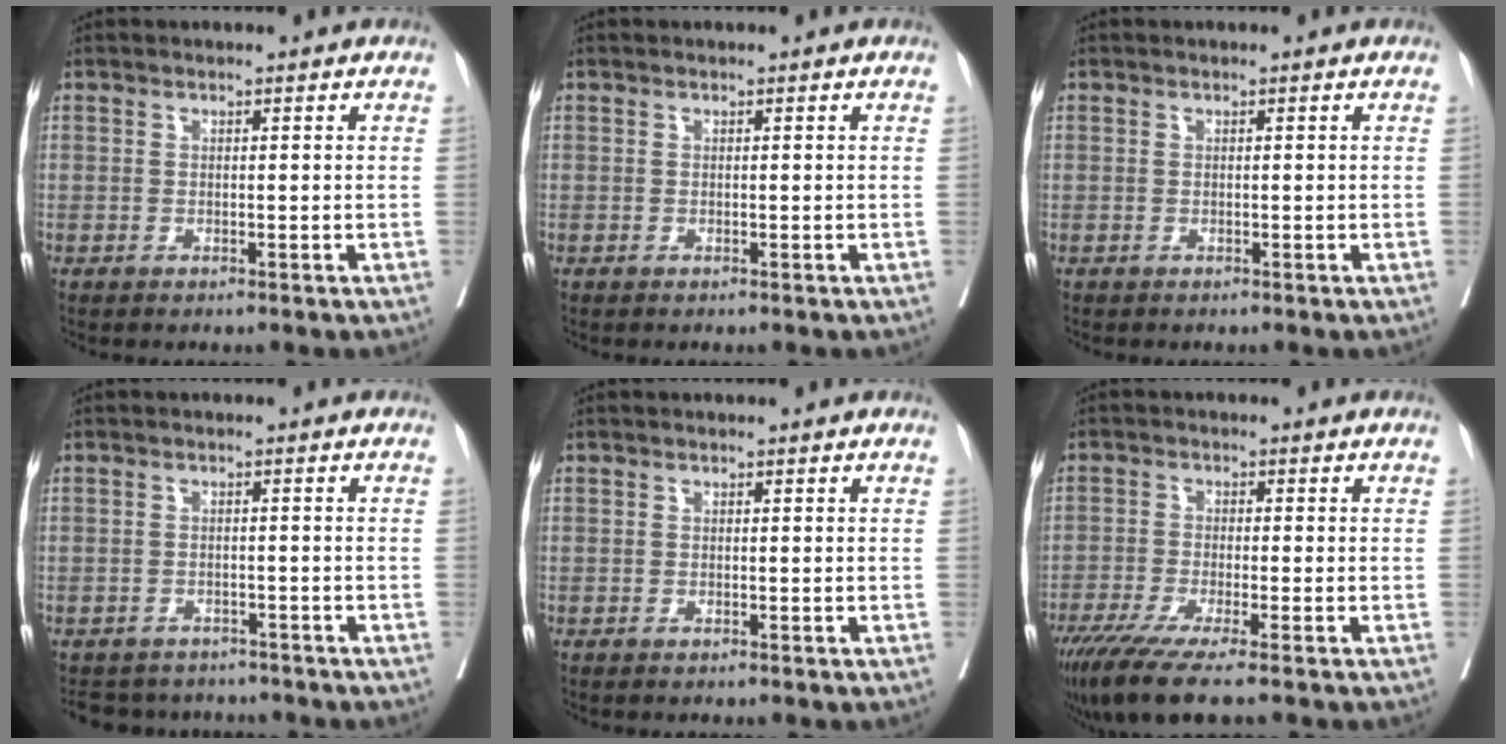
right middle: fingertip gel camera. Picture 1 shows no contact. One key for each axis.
{"total": 0.0}
{"total": 0.0}
{"total": 6.7, "fx": -6.2, "fy": 2.3, "fz": 0.5, "tx": -0.012, "ty": 0.005, "tz": -0.079}
{"total": 0.0}
{"total": 8.7, "fx": -6.3, "fy": 0.2, "fz": 6.0, "tx": -0.098, "ty": -0.024, "tz": -0.108}